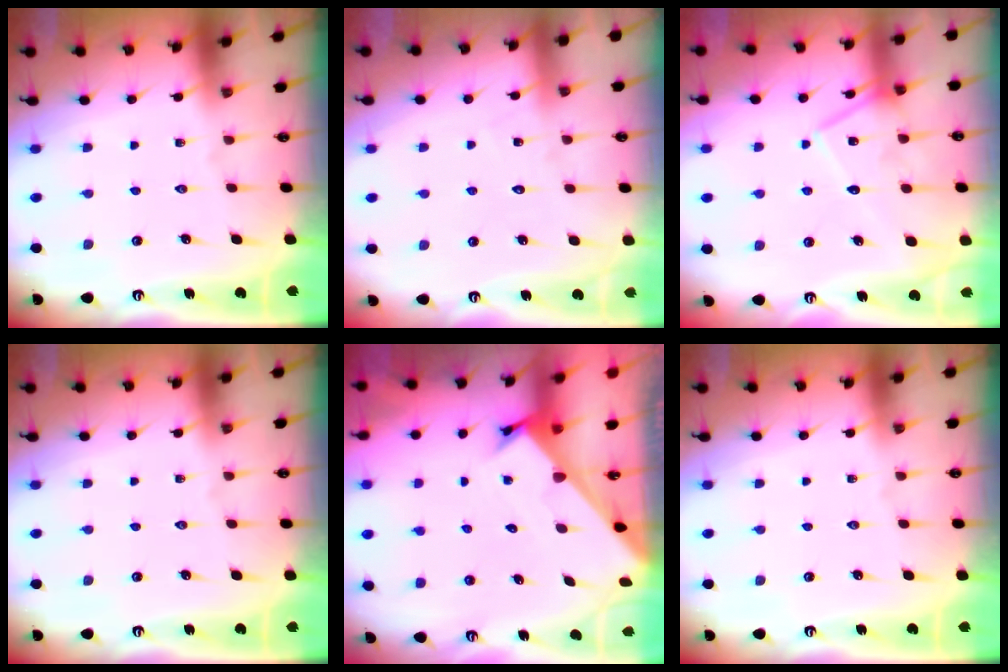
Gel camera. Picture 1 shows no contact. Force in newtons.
{"total": 5.5, "press": 5.5, "slide": 0.3}
{"total": 12.9, "press": 12.8, "slide": 0.9}
{"total": 0.0}
{"total": 2.5, "press": 2.5, "slide": 0.3}
{"total": 0.0}